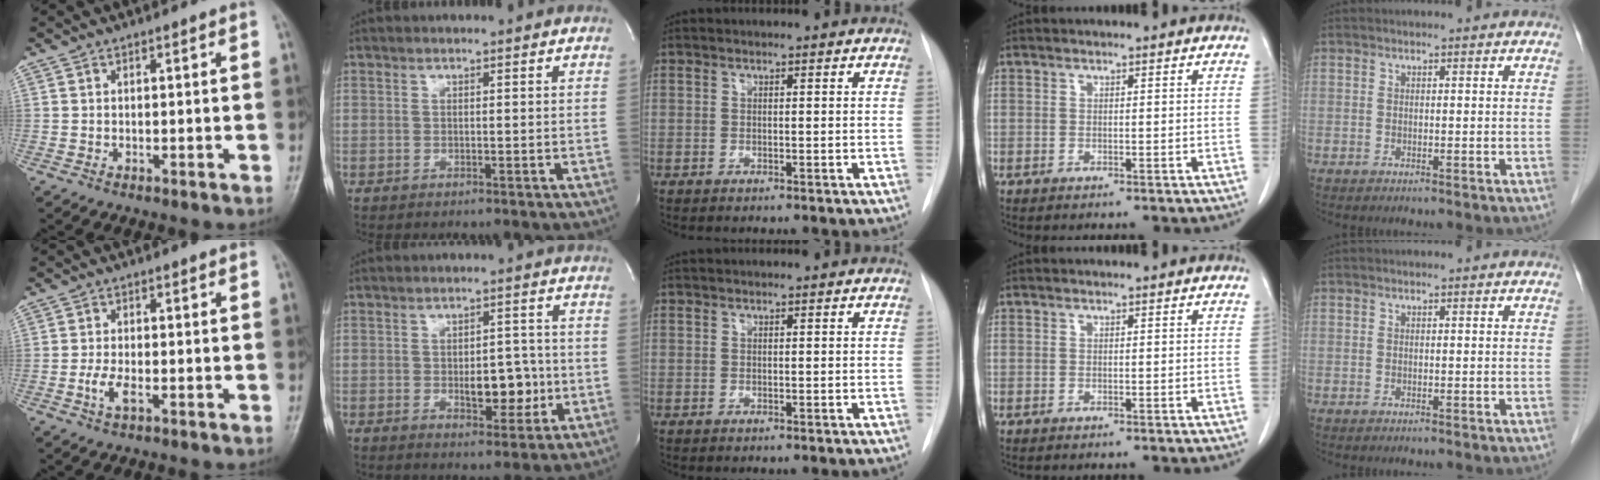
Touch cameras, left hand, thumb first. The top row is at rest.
{"thumb": {"total": 3.4, "force": [-1.2, 1.4, 2.8], "torque": [-0.062, 0.004, -0.024]}, "index": {"total": 6.4, "force": [-1.7, 3.1, 5.3], "torque": [-0.068, -0.004, -0.019]}, "middle": {"total": 0.6, "force": [0.6, 0.0, 0.1], "torque": [-0.006, 0.017, 0.016]}}